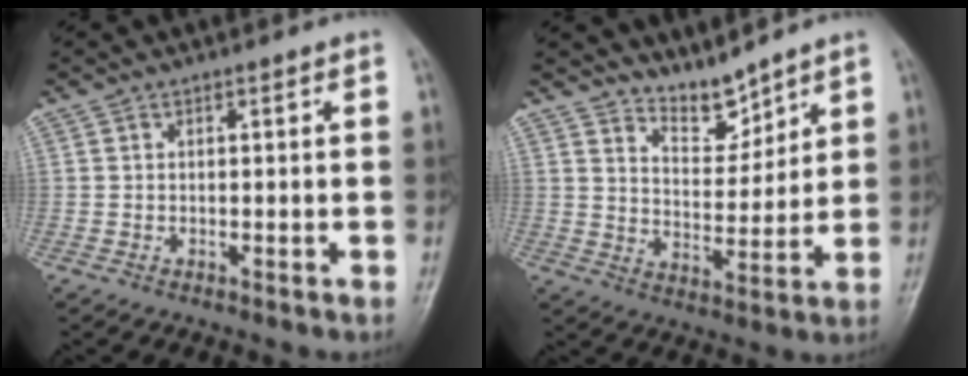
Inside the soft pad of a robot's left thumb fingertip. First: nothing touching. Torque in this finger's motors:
{"motor_torque": [-0.13, -0.24, -0.50, -0.44, 0.02]}